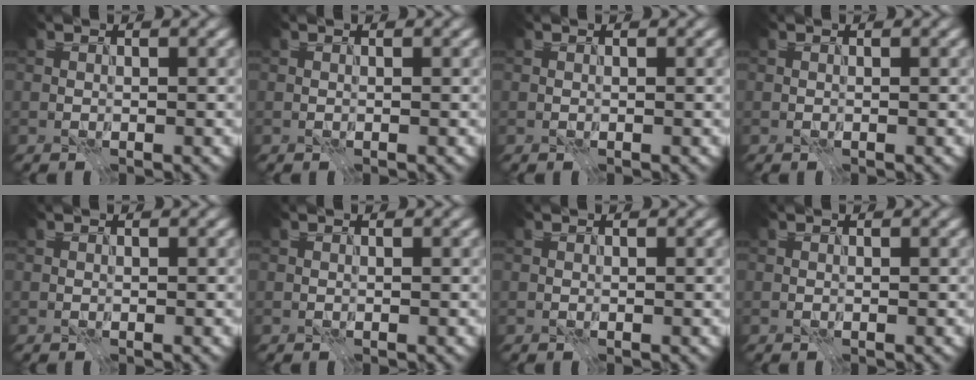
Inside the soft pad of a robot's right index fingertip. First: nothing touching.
{"total": 0.0}
{"total": 0.0}
{"total": 0.0}
{"total": 0.0}
{"total": 0.0}
{"total": 0.0}
{"total": 0.0}